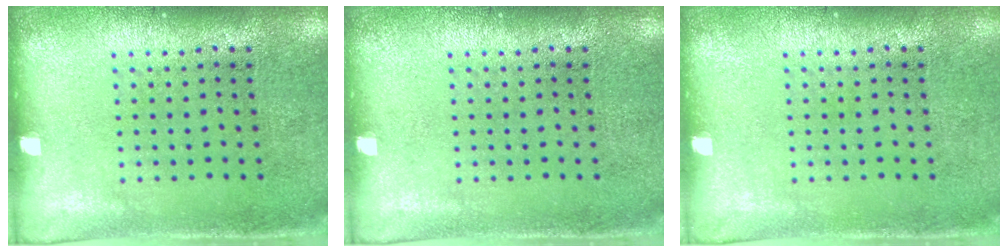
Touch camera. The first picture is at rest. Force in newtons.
{"total": 0.0}
{"total": 0.0}